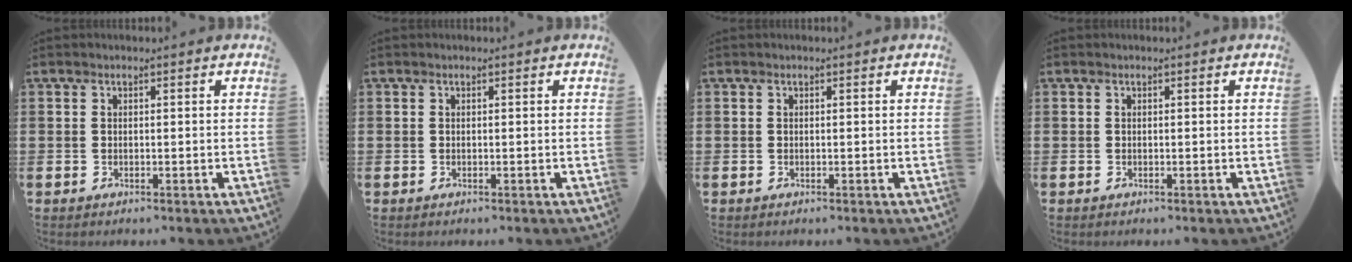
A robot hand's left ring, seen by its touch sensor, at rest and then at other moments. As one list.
[{"total": 0.0}, {"total": 0.0}, {"total": 0.0}]